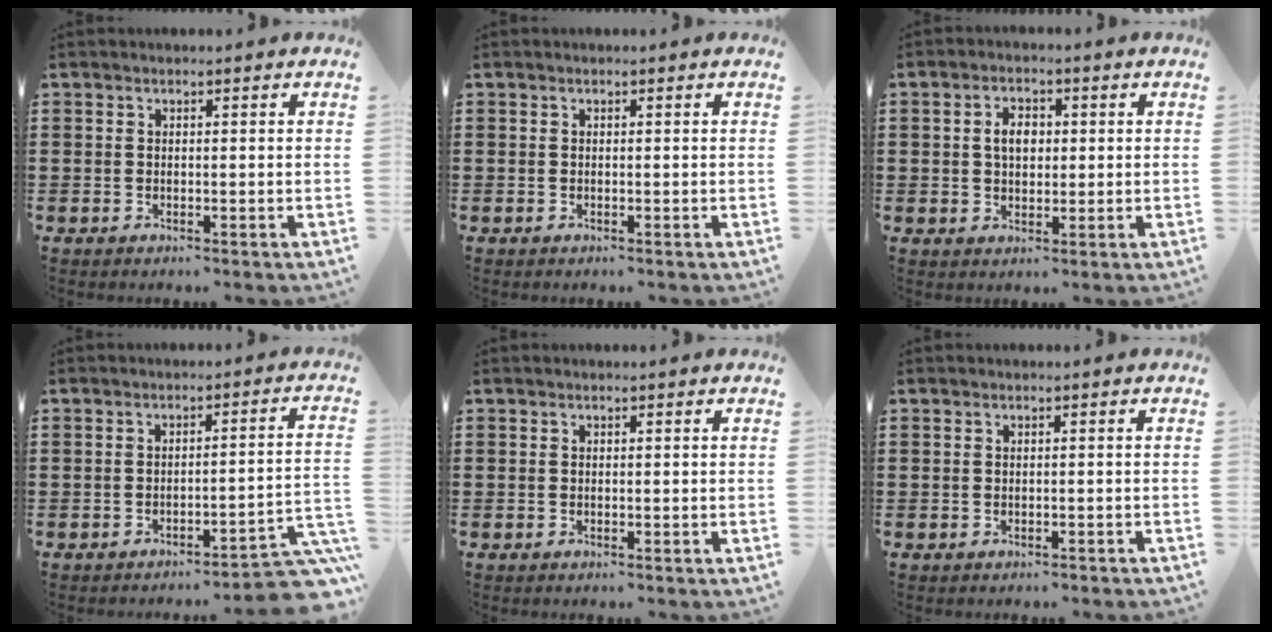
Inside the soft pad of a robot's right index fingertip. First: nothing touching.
{"total": 0.0}
{"total": 3.6, "force": [0.4, 2.4, 2.7], "torque": [-0.052, 0.008, 0.003]}
{"total": 5.6, "force": [-4.5, 0.2, 3.3], "torque": [-0.051, -0.012, -0.084]}
{"total": 0.0}
{"total": 0.5, "force": [-0.5, 0.1, 0.0], "torque": [-0.001, -0.001, -0.011]}